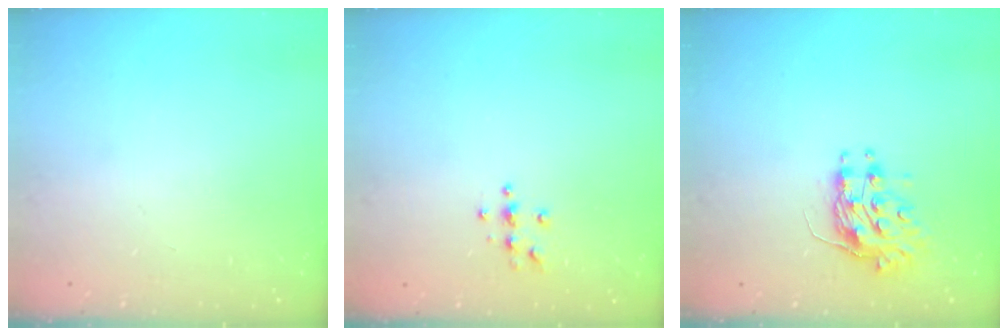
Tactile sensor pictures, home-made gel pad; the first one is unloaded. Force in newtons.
{"total": 4.0, "press": 4.0, "slide": 0.4}
{"total": 9.2, "press": 9.2, "slide": 0.5}